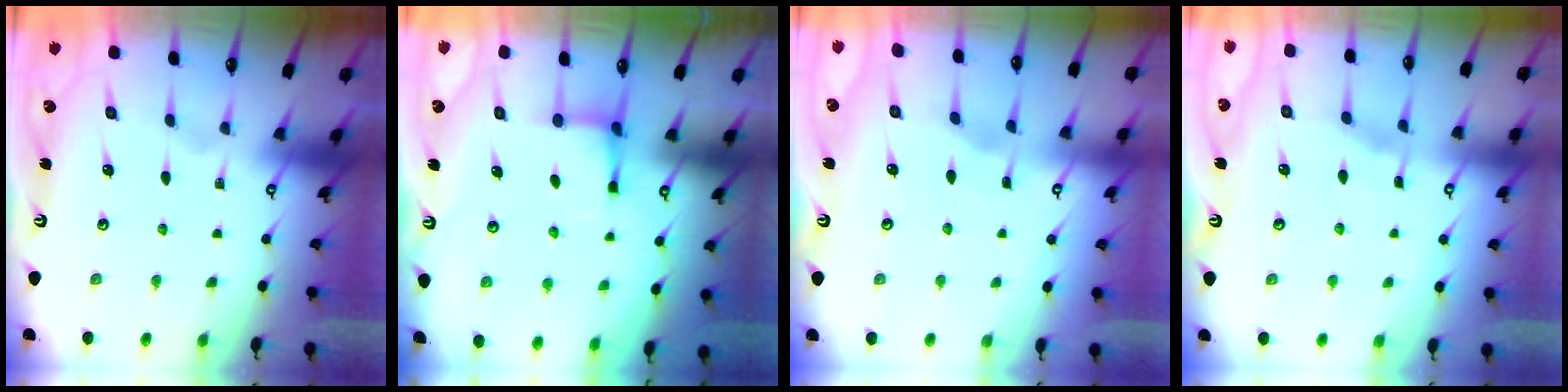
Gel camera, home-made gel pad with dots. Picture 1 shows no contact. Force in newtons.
{"total": 3.3, "press": 3.3, "slide": 0.3}
{"total": 2.8, "press": 2.8, "slide": 0.4}
{"total": 4.5, "press": 4.5, "slide": 0.4}